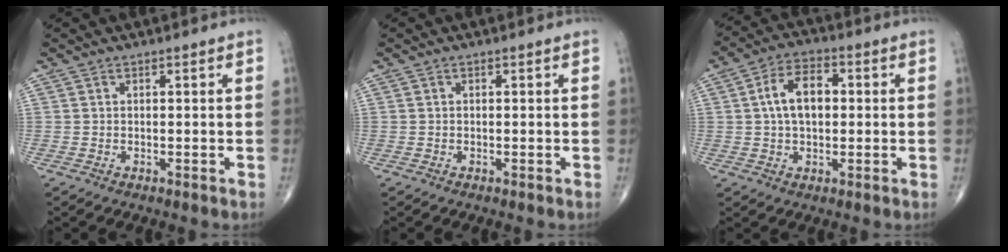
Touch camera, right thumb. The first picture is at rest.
{"total": 0.0}
{"total": 9.0, "force": [0.9, 5.4, 7.1], "torque": [-0.119, 0.019, 0.011]}